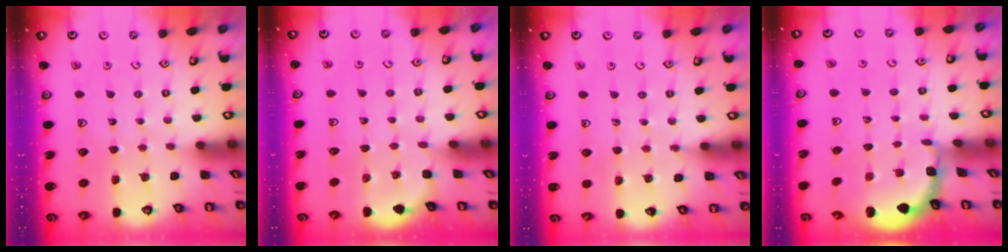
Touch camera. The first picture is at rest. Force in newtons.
{"total": 2.1, "press": 2.1, "slide": 0.2}
{"total": 4.8, "press": 4.7, "slide": 1.0}
{"total": 0.8, "press": 0.8, "slide": 0.2}